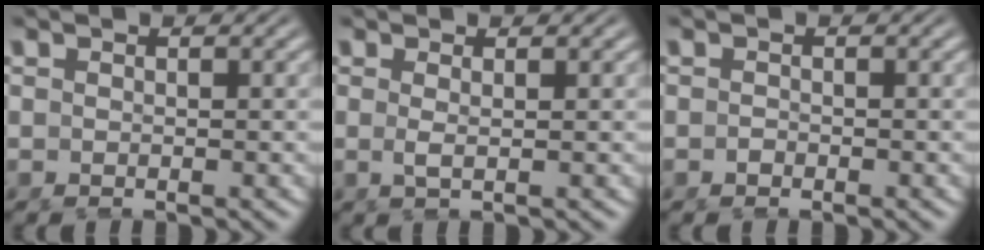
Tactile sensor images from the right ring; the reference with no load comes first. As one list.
[{"total": 1.3, "force": [0.2, -0.9, 0.9], "torque": [-0.017, -0.008, 0.010]}, {"total": 0.5, "force": [-0.5, -0.2, -0.1], "torque": [0.002, -0.002, -0.009]}]